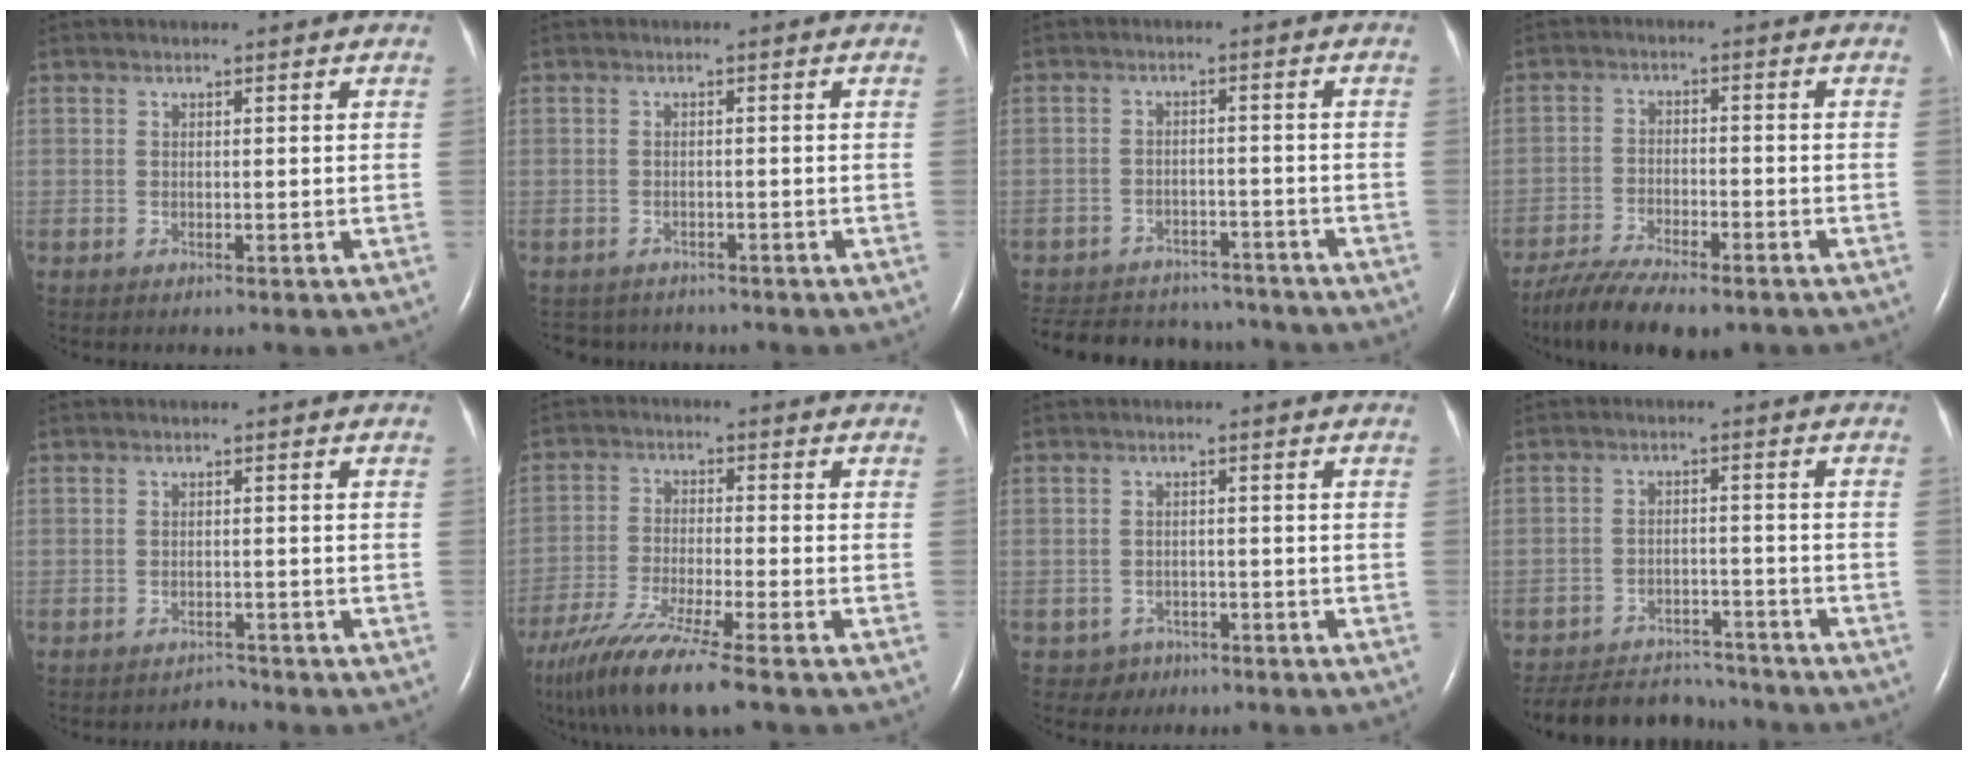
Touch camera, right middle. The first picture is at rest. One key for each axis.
{"total": 3.9, "fx": -3.6, "fy": 1.6, "fz": 0.0, "tx": -0.002, "ty": -0.001, "tz": -0.049}
{"total": 16.5, "fx": -14.6, "fy": 5.9, "fz": 4.9, "tx": -0.128, "ty": 0.000, "tz": -0.197}
{"total": 11.5, "fx": -9.0, "fy": 3.1, "fz": 6.4, "tx": -0.110, "ty": -0.017, "tz": -0.146}
{"total": 1.4, "fx": -1.3, "fy": 0.1, "fz": -0.5, "tx": 0.009, "ty": -0.006, "tz": -0.018}
{"total": 12.7, "fx": -9.4, "fy": 0.0, "fz": 8.5, "tx": -0.165, "ty": -0.041, "tz": -0.165}
{"total": 2.7, "fx": -1.6, "fy": 2.1, "fz": -0.2, "tx": 0.001, "ty": 0.012, "tz": -0.020}
{"total": 12.3, "fx": -11.6, "fy": 3.3, "fz": 2.6, "tx": -0.047, "ty": 0.001, "tz": -0.166}